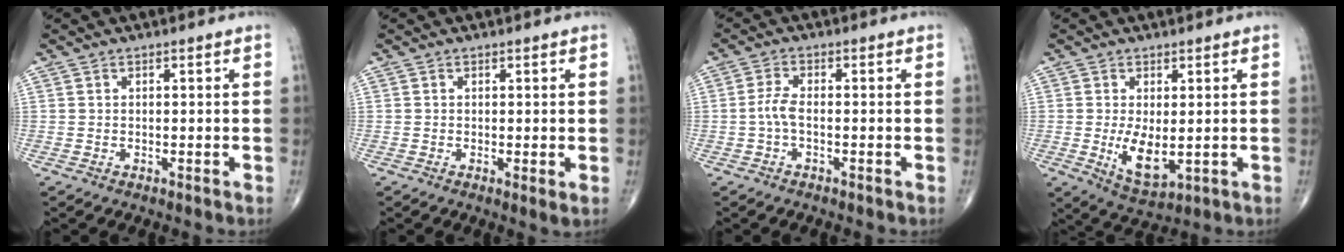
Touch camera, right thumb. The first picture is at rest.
{"total": 1.4, "force": [0.0, 0.2, 1.4], "torque": [-0.027, -0.008, -0.001]}
{"total": 2.8, "force": [-0.7, 1.0, 2.5], "torque": [-0.059, 0.004, -0.018]}
{"total": 6.9, "force": [-0.5, 3.2, 6.1], "torque": [-0.102, -0.021, 0.006]}